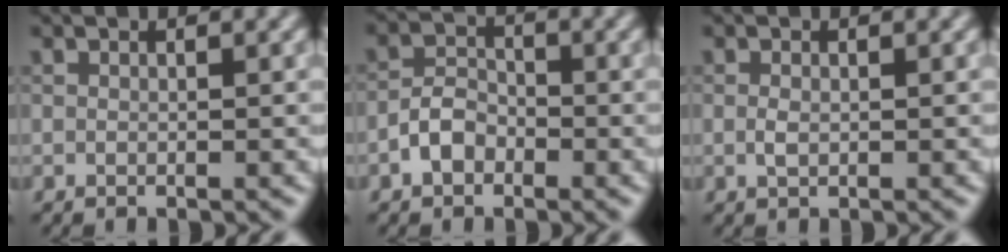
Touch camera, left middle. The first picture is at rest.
{"total": 2.6, "force": [-1.4, 1.8, 1.3], "torque": [-0.022, 0.010, -0.032]}
{"total": 1.0, "force": [0.0, 0.6, 0.8], "torque": [-0.019, -0.002, 0.000]}